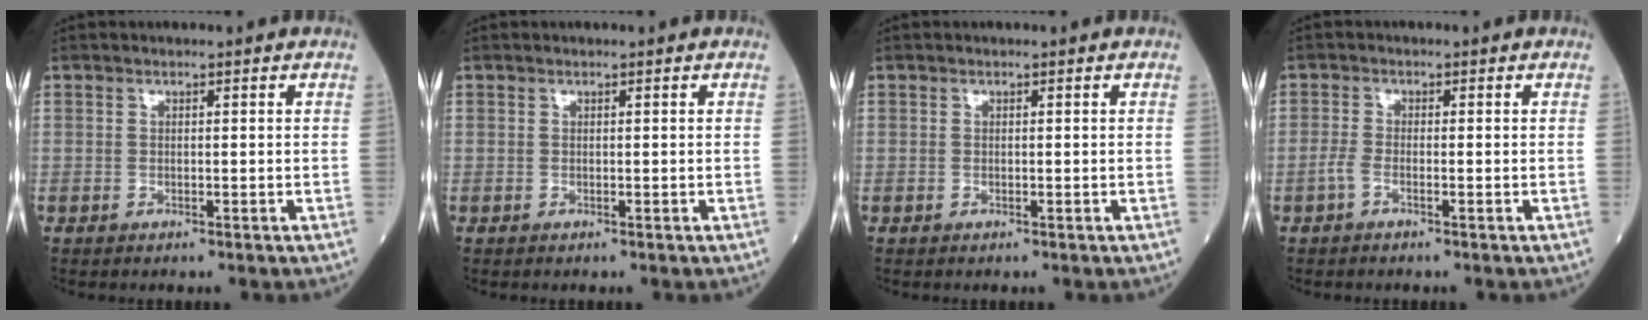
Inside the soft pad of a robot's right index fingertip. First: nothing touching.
{"total": 0.0}
{"total": 0.0}
{"total": 1.6, "force": [-0.8, 0.5, 1.3], "torque": [-0.031, 0.001, -0.022]}